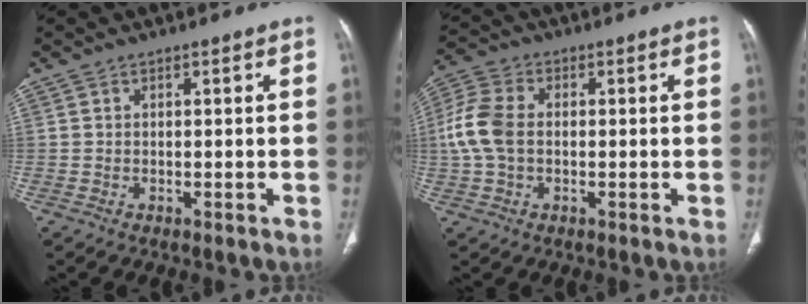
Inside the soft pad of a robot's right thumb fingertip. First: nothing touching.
{"total": 8.6, "force": [0.0, 5.8, 6.3], "torque": [-0.149, 0.019, -0.003]}